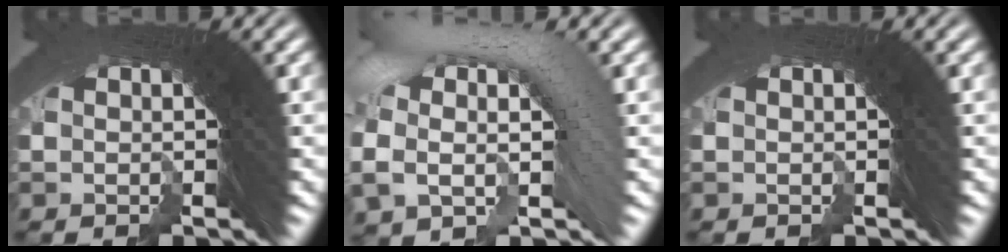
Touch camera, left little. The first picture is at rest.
{"total": 4.8, "force": [0.7, 2.1, 4.2], "torque": [-0.060, 0.020, 0.008]}
{"total": 0.0}